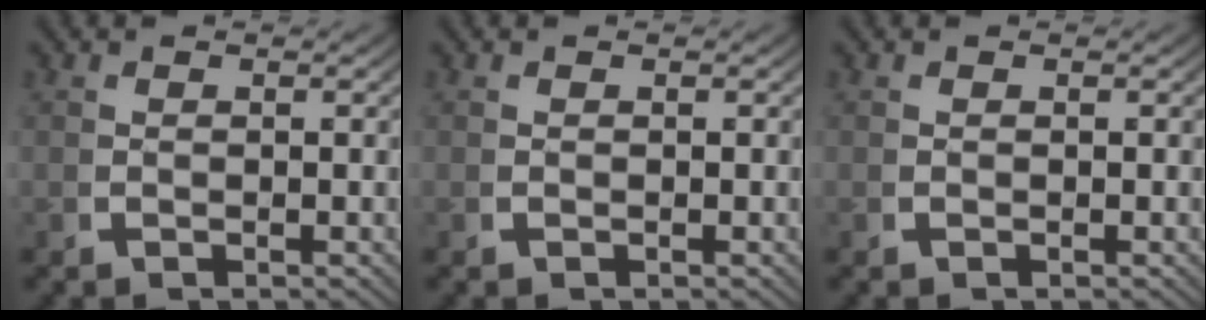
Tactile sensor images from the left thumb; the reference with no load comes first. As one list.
[{"total": 0.0}, {"total": 0.0}]